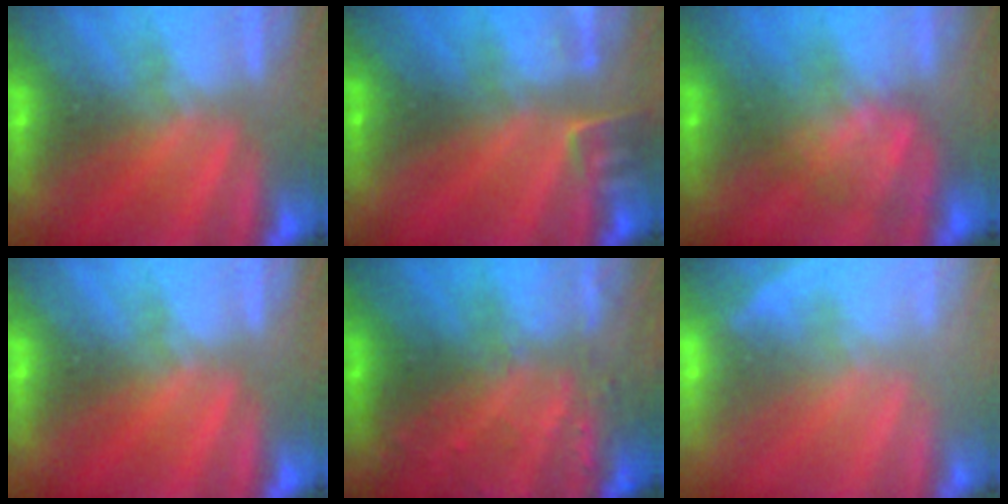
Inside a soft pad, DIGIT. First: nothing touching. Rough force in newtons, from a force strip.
{"total": 3.4}
{"total": 3.8}
{"total": 0.0}
{"total": 8.7}
{"total": 2.4}